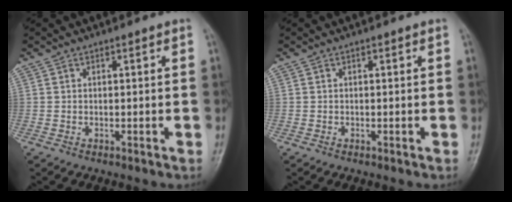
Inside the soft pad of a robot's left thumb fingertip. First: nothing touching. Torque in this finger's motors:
{"motor_torque": [-0.18, 0.23, 0.03, -0.06, 0.01]}